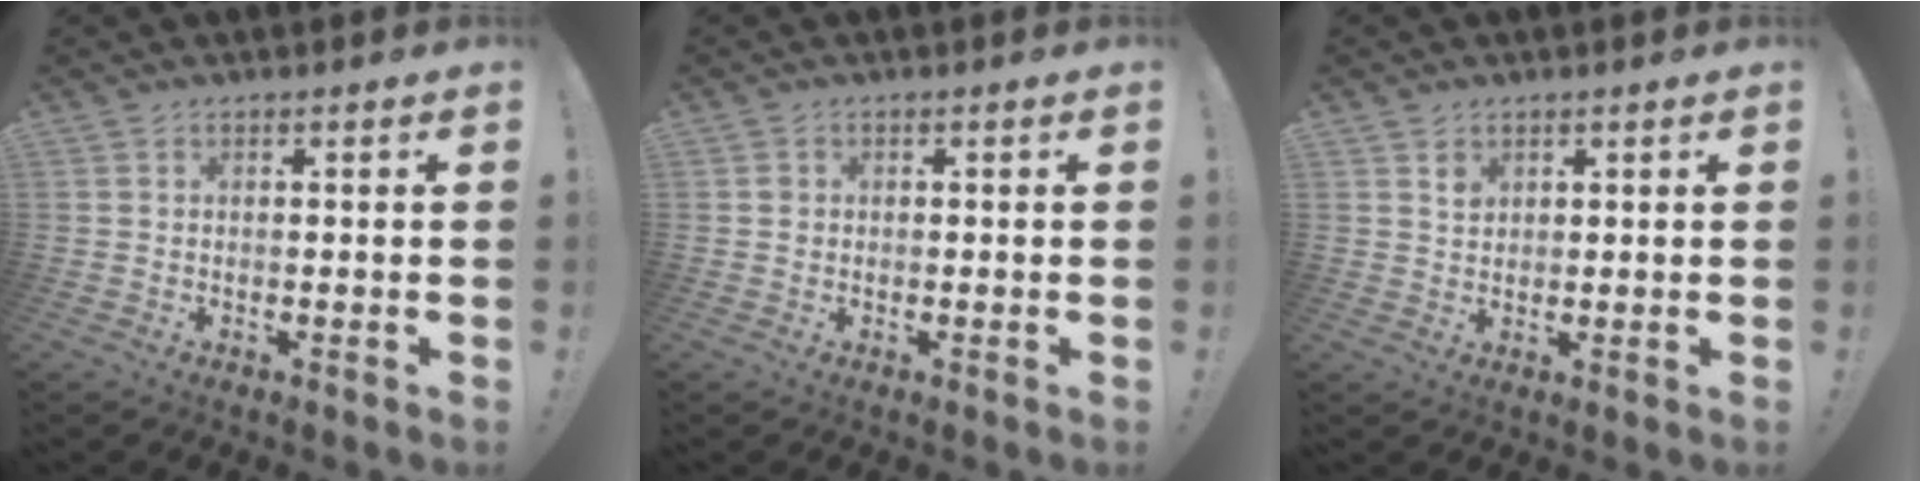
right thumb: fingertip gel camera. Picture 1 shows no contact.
{"total": 1.1, "force": [0.0, 1.0, 0.3], "torque": [-0.002, 0.002, -0.001]}
{"total": 2.3, "force": [1.5, 1.6, 0.7], "torque": [0.005, -0.014, 0.023]}